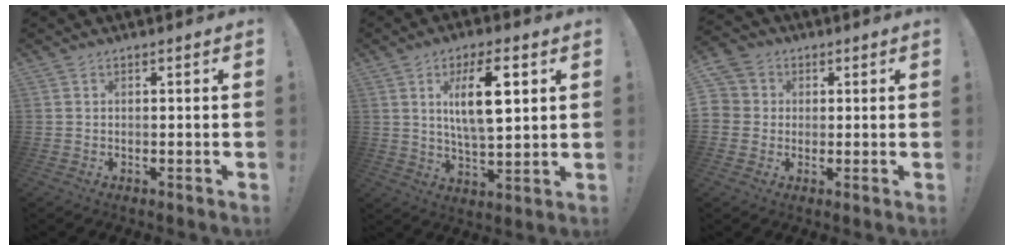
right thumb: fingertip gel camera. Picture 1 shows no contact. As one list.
[{"total": 13.0, "force": [4.3, 4.3, 11.5], "torque": [-0.203, -0.006, 0.064]}, {"total": 5.3, "force": [0.2, 5.2, 1.3], "torque": [-0.030, 0.006, 0.005]}]